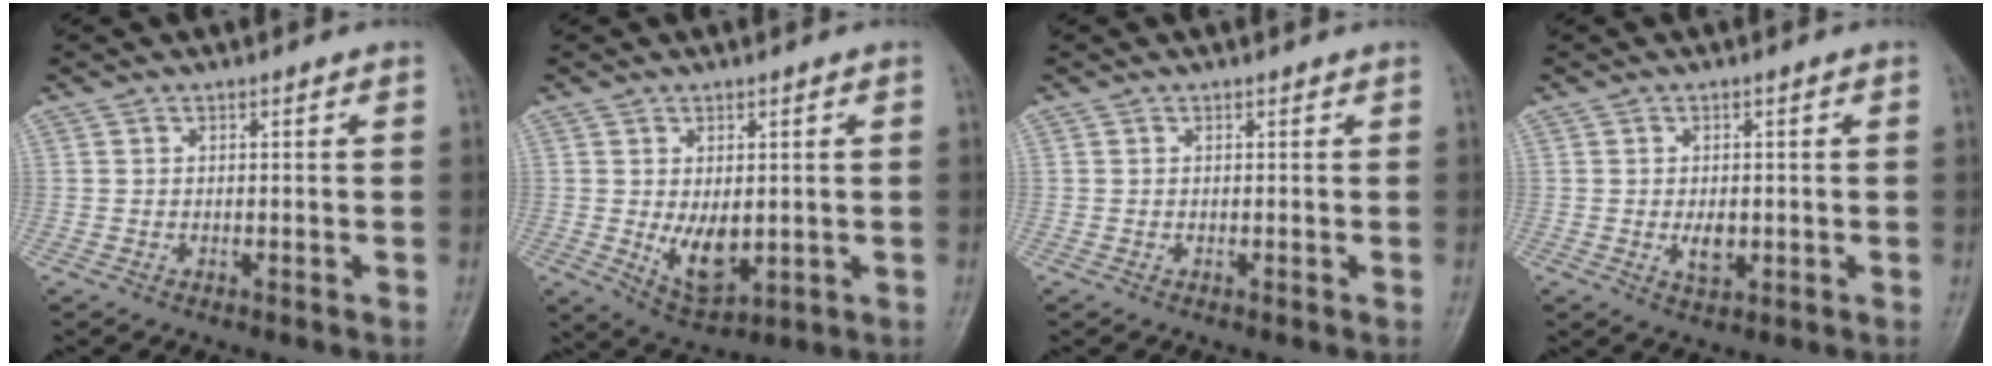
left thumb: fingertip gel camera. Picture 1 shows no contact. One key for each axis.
{"total": 8.2, "fx": -0.5, "fy": 4.4, "fz": 6.9, "tx": -0.096, "ty": -0.011, "tz": 0.008}
{"total": 0.0}
{"total": 4.0, "fx": -0.6, "fy": 2.2, "fz": 3.3, "tx": -0.048, "ty": 0.000, "tz": -0.005}